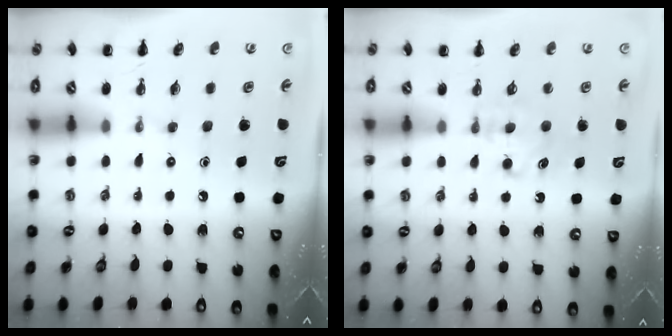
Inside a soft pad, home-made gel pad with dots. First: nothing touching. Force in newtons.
{"total": 5.9, "press": 5.7, "slide": 1.8}